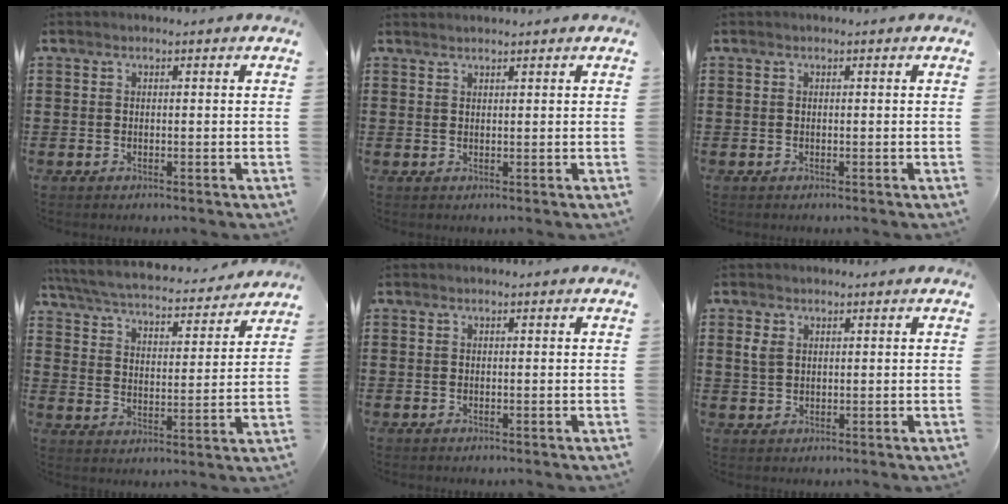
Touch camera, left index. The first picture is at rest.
{"total": 0.9, "force": [0.9, -0.1, 0.0], "torque": [-0.003, -0.002, 0.019]}
{"total": 0.0}
{"total": 5.0, "force": [4.8, 0.1, 1.5], "torque": [-0.055, -0.034, 0.077]}
{"total": 0.0}
{"total": 2.2, "force": [1.0, 1.5, 1.3], "torque": [-0.031, 0.006, 0.017]}